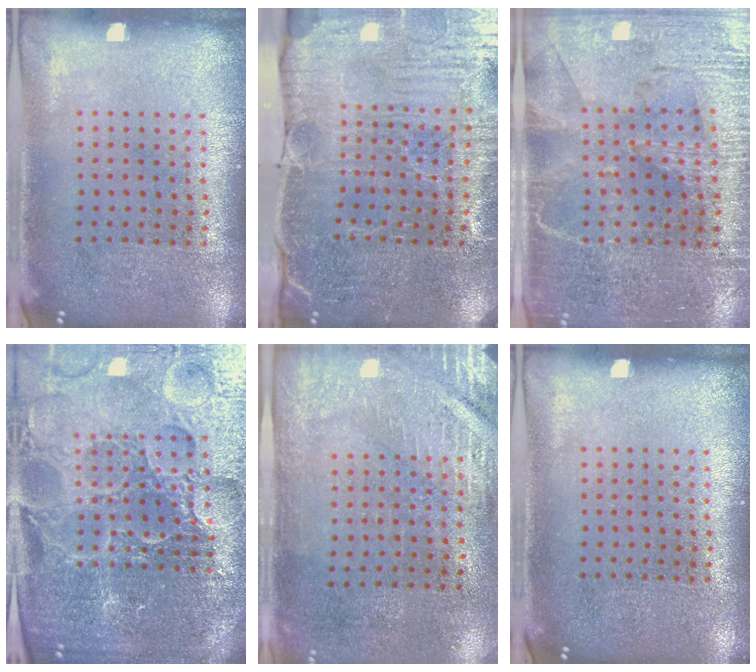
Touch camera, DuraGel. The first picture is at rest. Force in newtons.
{"total": 4.0, "press": 4.0, "slide": 0.6}
{"total": 3.4, "press": 3.0, "slide": 1.4}
{"total": 5.7, "press": 5.2, "slide": 2.4}
{"total": 2.9, "press": 2.5, "slide": 1.4}
{"total": 0.0}